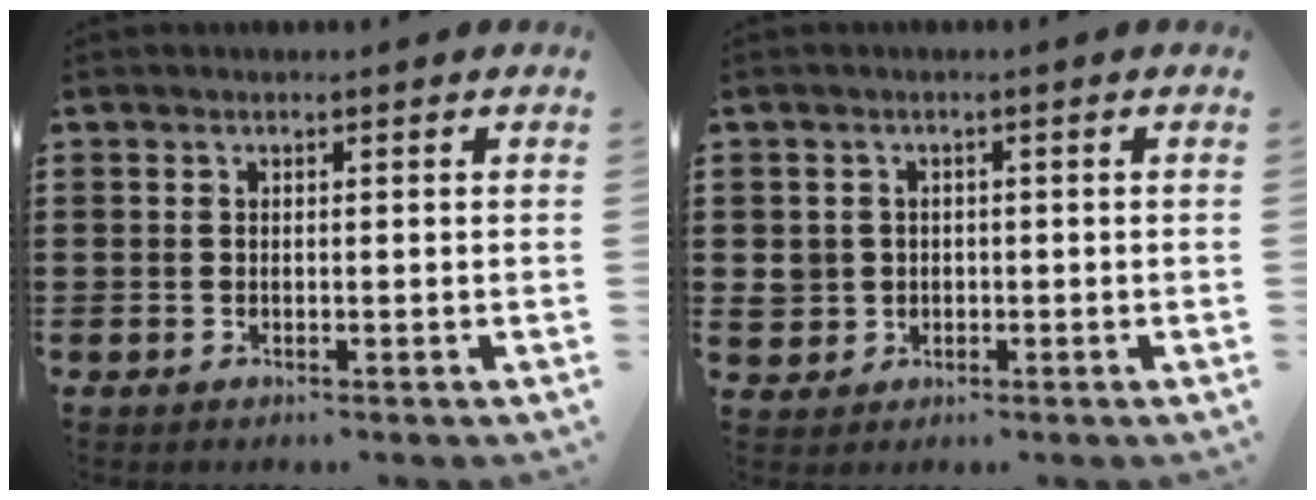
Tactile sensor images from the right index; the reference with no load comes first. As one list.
[{"total": 2.8, "force": [-0.2, 2.7, 0.4], "torque": [-0.028, 0.006, -0.009]}]